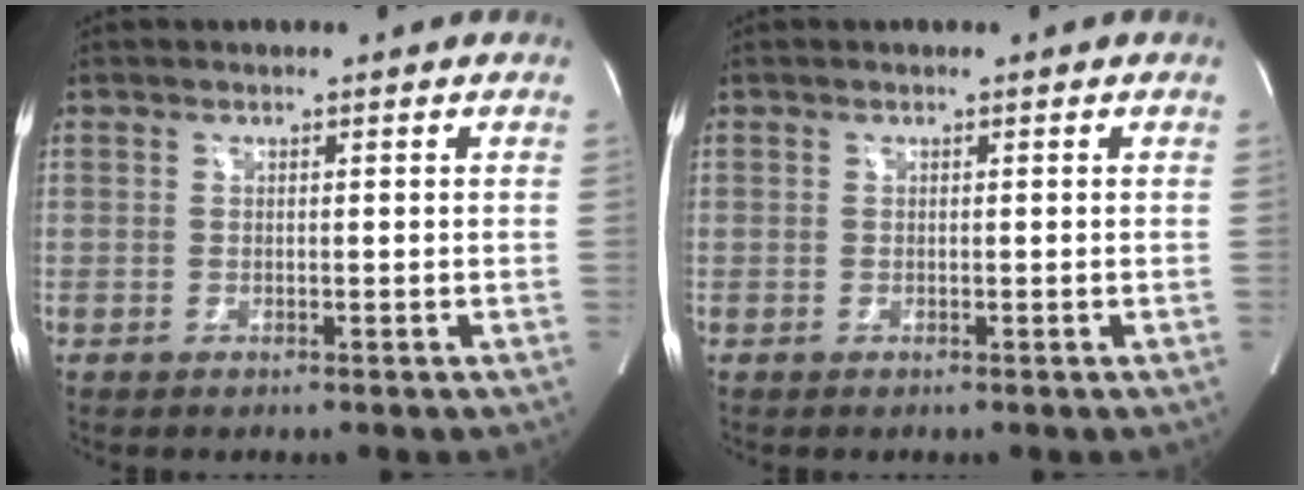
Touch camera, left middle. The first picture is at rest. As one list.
[{"total": 0.0}]